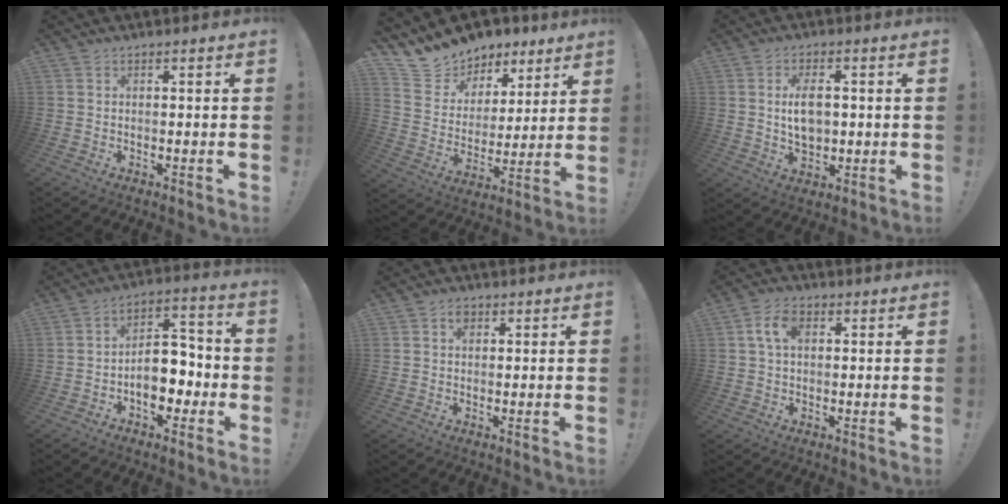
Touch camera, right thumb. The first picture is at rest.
{"total": 11.5, "force": [9.3, 6.8, 0.9], "torque": [-0.035, -0.077, 0.177]}
{"total": 8.0, "force": [0.5, 5.0, 6.2], "torque": [-0.106, 0.003, 0.006]}
{"total": 12.2, "force": [-3.9, 8.1, 8.2], "torque": [-0.118, 0.027, -0.064]}
{"total": 2.3, "force": [0.8, 1.8, 1.3], "torque": [-0.005, -0.003, 0.010]}
{"total": 7.0, "force": [1.7, 4.5, 5.1], "torque": [-0.094, 0.006, 0.030]}